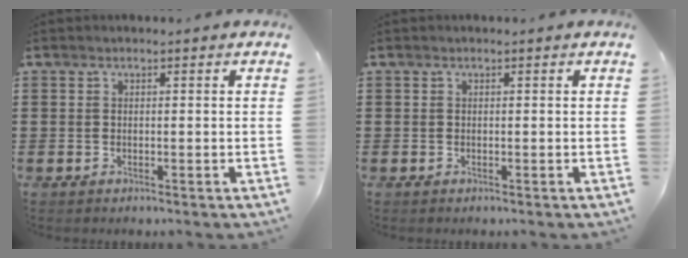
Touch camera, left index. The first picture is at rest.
{"total": 0.0}